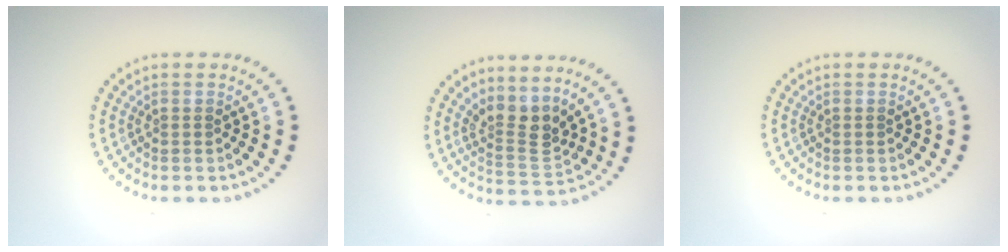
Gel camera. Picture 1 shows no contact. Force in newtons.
{"total": 3.3, "press": 2.7, "slide": 2.0}
{"total": 0.0}